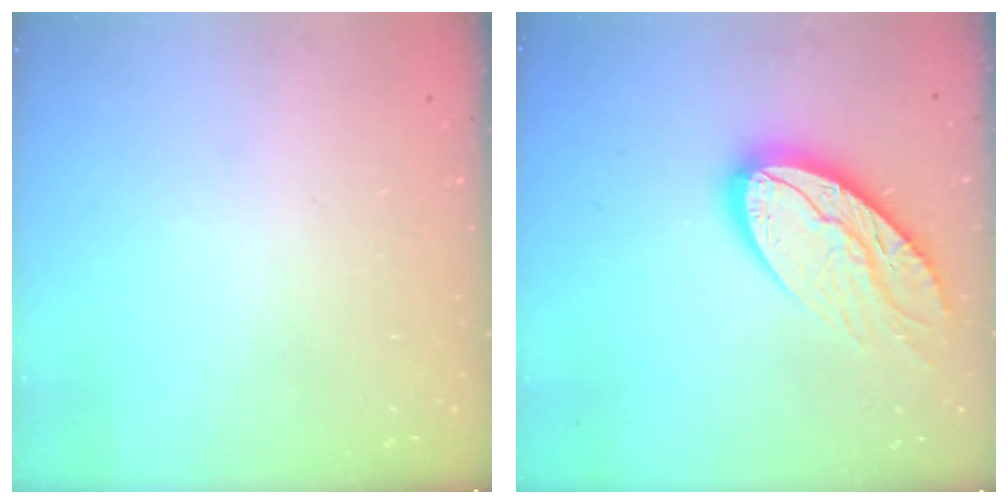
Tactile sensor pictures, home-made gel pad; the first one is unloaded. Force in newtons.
{"total": 16.0, "press": 15.9, "slide": 1.4}